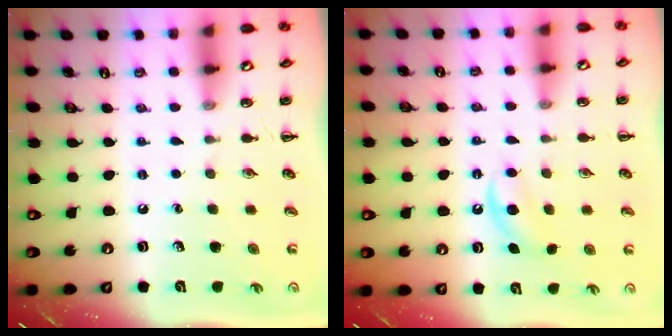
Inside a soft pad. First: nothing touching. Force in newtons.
{"total": 4.9, "press": 4.7, "slide": 1.4}